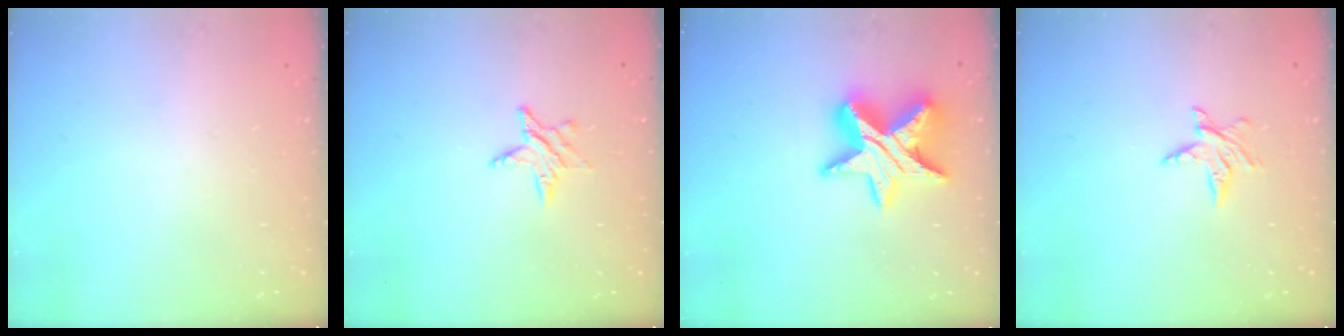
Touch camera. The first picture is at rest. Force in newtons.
{"total": 5.0, "press": 5.0, "slide": 0.6}
{"total": 15.4, "press": 15.4, "slide": 1.0}
{"total": 4.9, "press": 4.9, "slide": 0.5}